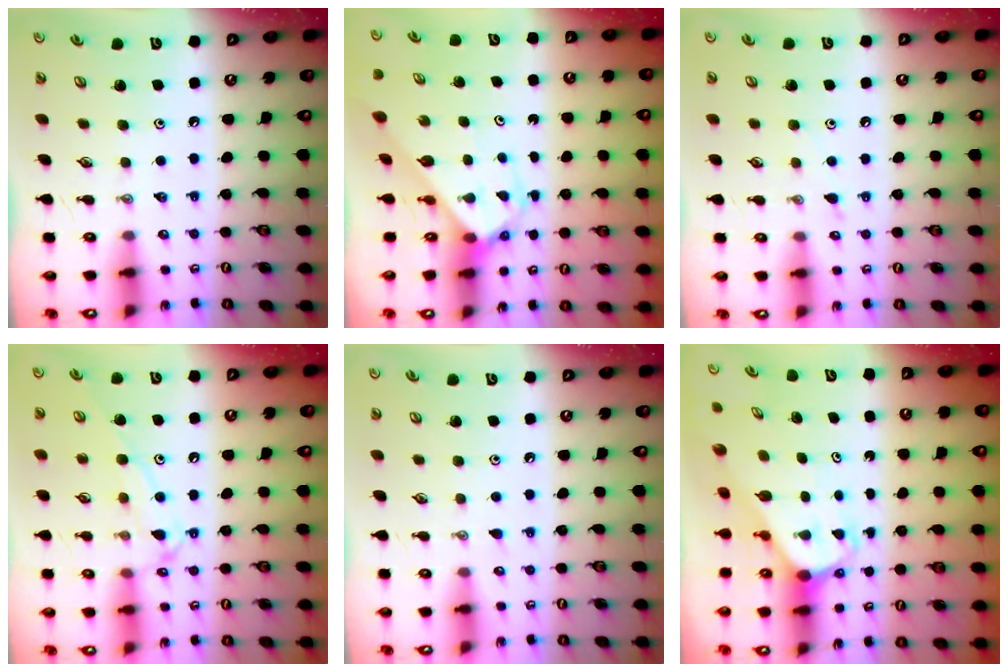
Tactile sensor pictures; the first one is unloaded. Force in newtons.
{"total": 2.7, "press": 2.7, "slide": 0.1}
{"total": 5.8, "press": 5.8, "slide": 0.7}
{"total": 12.8, "press": 12.8, "slide": 0.8}
{"total": 5.1, "press": 5.0, "slide": 0.5}
{"total": 2.1, "press": 2.1, "slide": 0.1}